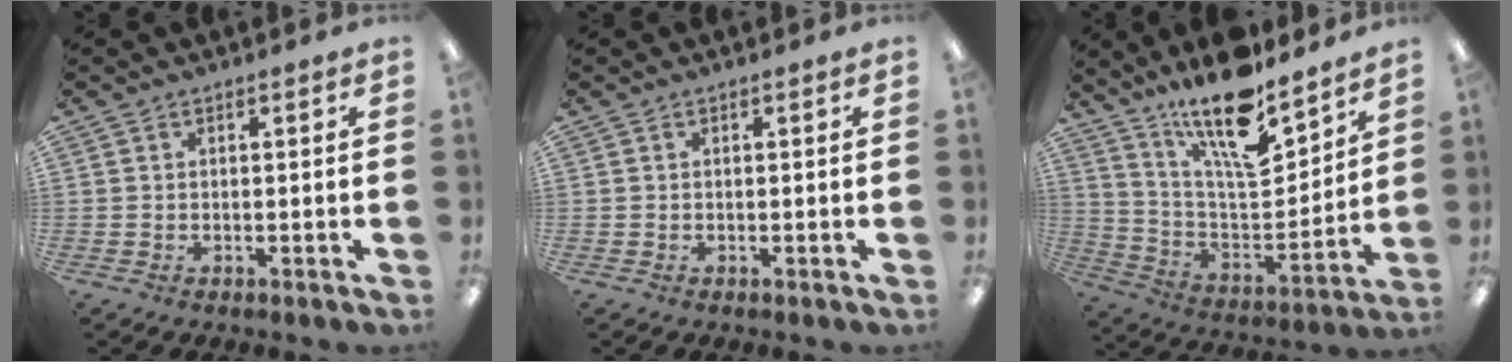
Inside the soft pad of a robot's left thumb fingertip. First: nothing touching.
{"total": 0.0}
{"total": 19.7, "force": [14.9, 5.6, 11.6], "torque": [-0.200, -0.104, 0.253]}